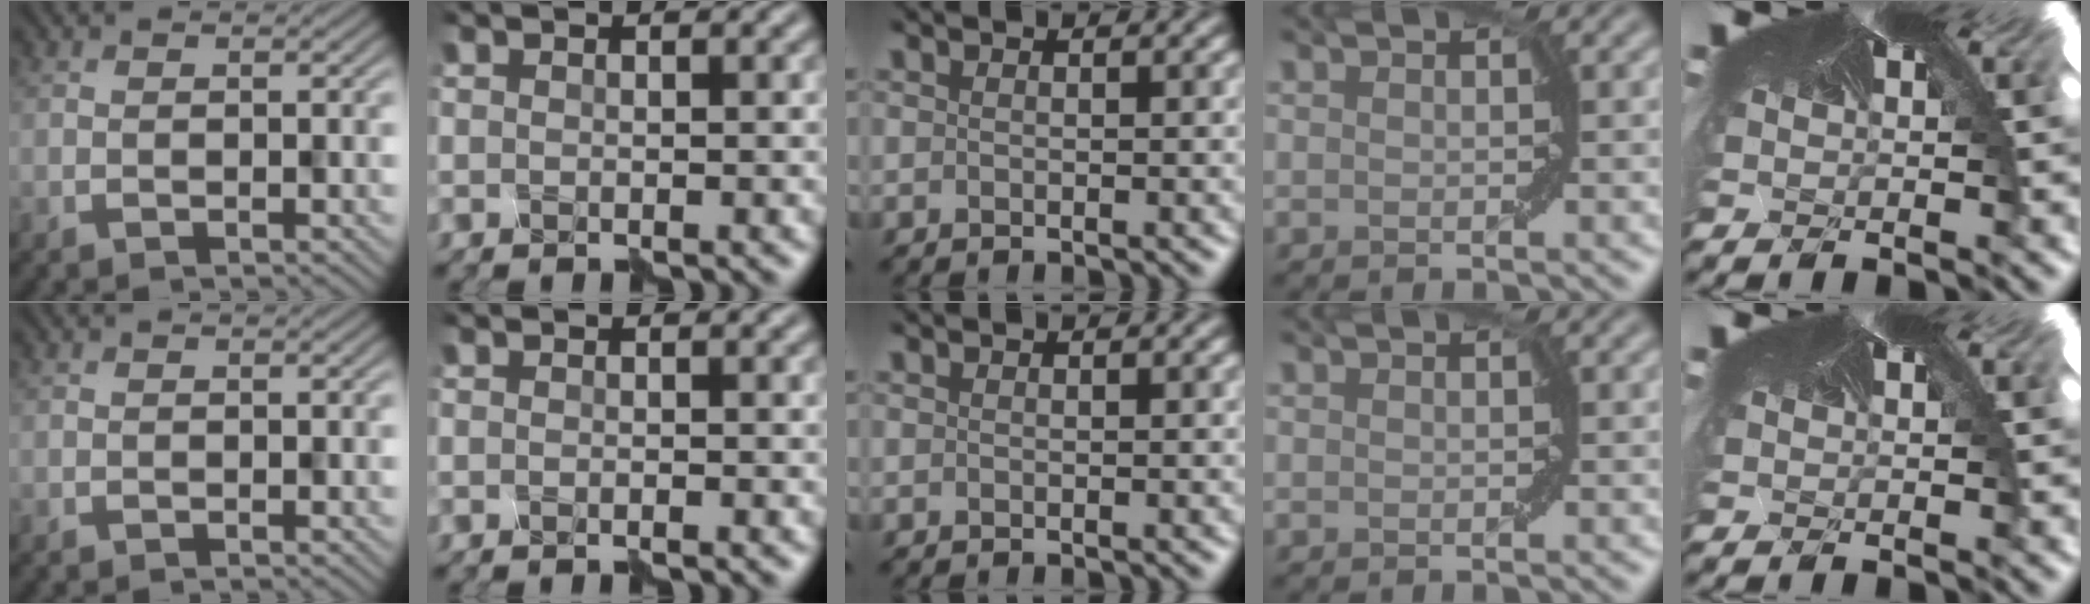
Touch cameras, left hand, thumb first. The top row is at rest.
{"index": {"total": 1.0, "force": [-0.9, -0.1, 0.3], "torque": [-0.006, -0.005, -0.018]}}